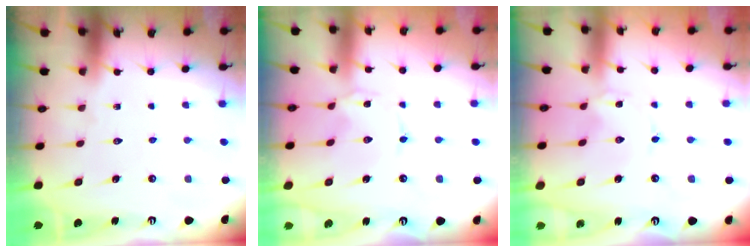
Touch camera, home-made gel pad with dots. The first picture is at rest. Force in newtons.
{"total": 0.0}
{"total": 0.0}